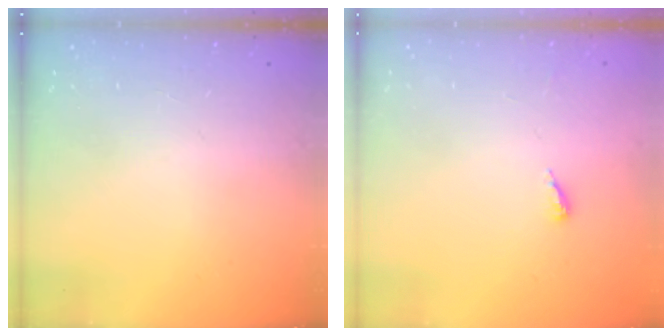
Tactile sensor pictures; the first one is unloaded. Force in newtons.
{"total": 2.8, "press": 2.8, "slide": 0.2}